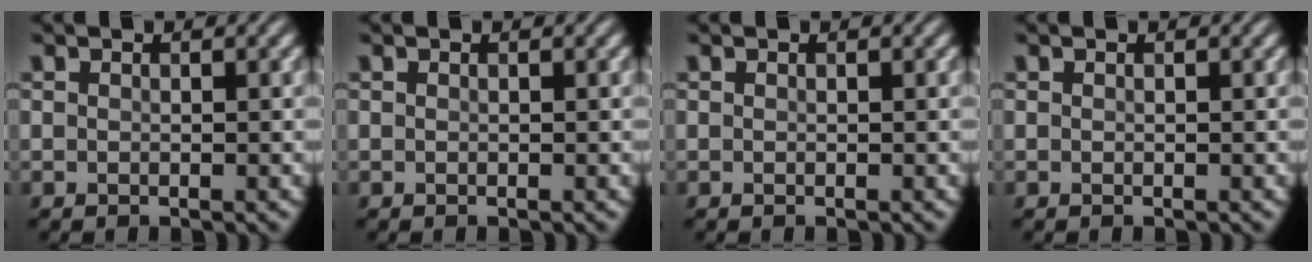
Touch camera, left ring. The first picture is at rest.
{"total": 0.0}
{"total": 0.0}
{"total": 0.0}